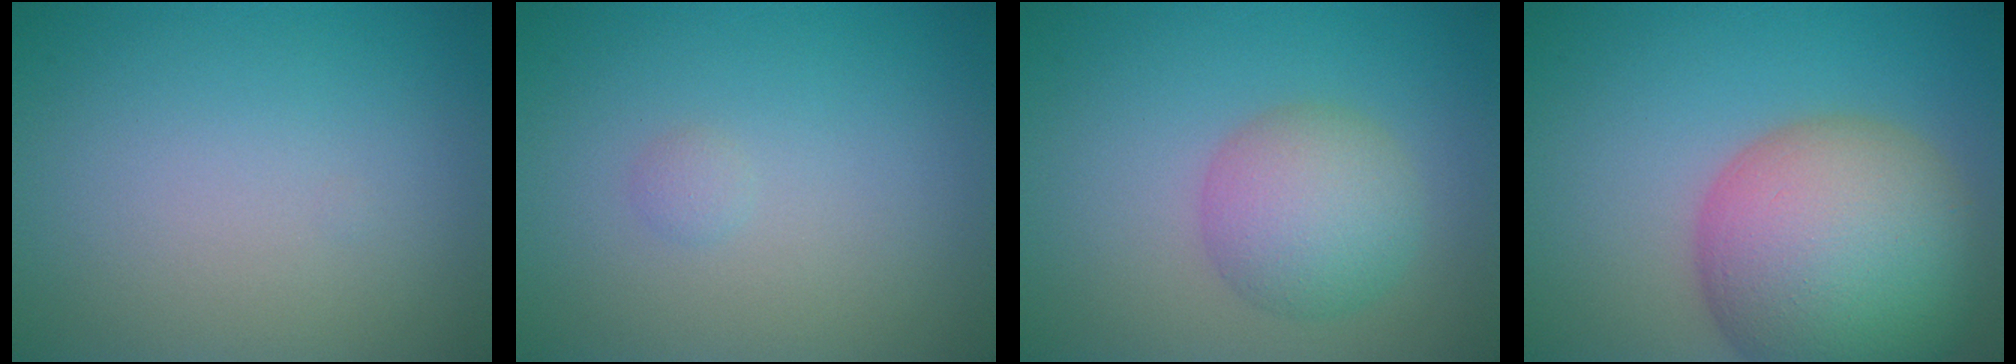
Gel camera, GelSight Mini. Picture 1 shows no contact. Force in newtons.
{"total": 0.5, "press": 0.5, "slide": 0.0}
{"total": 4.7, "press": 4.7, "slide": 0.2}
{"total": 13.0, "press": 13.0, "slide": 0.7}